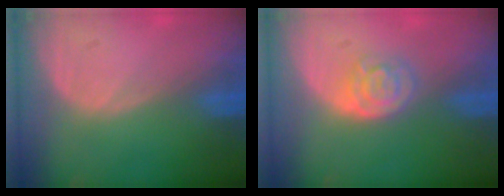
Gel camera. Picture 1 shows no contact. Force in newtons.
{"total": 4.3, "press": 3.8, "slide": 2.0}